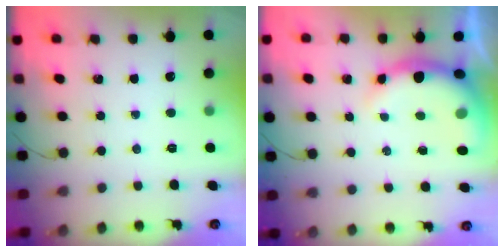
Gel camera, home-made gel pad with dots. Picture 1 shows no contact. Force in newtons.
{"total": 9.3, "press": 9.2, "slide": 1.8}